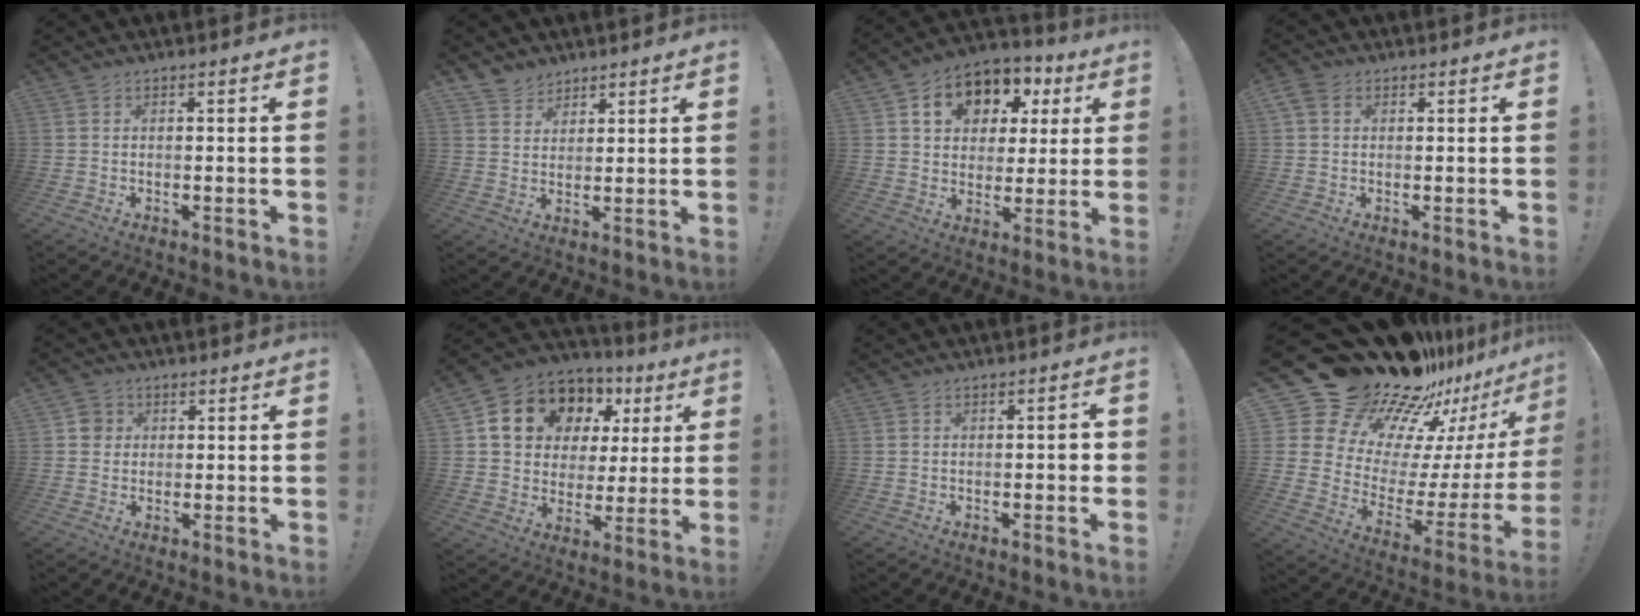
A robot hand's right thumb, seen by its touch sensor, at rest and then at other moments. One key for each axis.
{"total": 4.7, "fx": 3.7, "fy": 2.9, "fz": 0.0, "tx": -0.005, "ty": -0.028, "tz": 0.072}
{"total": 12.6, "fx": 5.1, "fy": 9.9, "fz": 6.0, "tx": -0.089, "ty": -0.020, "tz": 0.096}
{"total": 3.5, "fx": 1.4, "fy": 2.7, "fz": 1.7, "tx": -0.030, "ty": 0.003, "tz": 0.028}
{"total": 4.1, "fx": 0.7, "fy": 3.9, "fz": 1.0, "tx": -0.013, "ty": 0.010, "tz": 0.014}
{"total": 14.5, "fx": 7.9, "fy": 10.8, "fz": 5.8, "tx": -0.094, "ty": -0.046, "tz": 0.162}
{"total": 2.3, "fx": -0.7, "fy": 1.0, "fz": 1.9, "tx": -0.026, "ty": 0.007, "tz": -0.014}
{"total": 25.2, "fx": 19.2, "fy": 11.5, "fz": 11.6, "tx": -0.164, "ty": -0.172, "tz": 0.382}